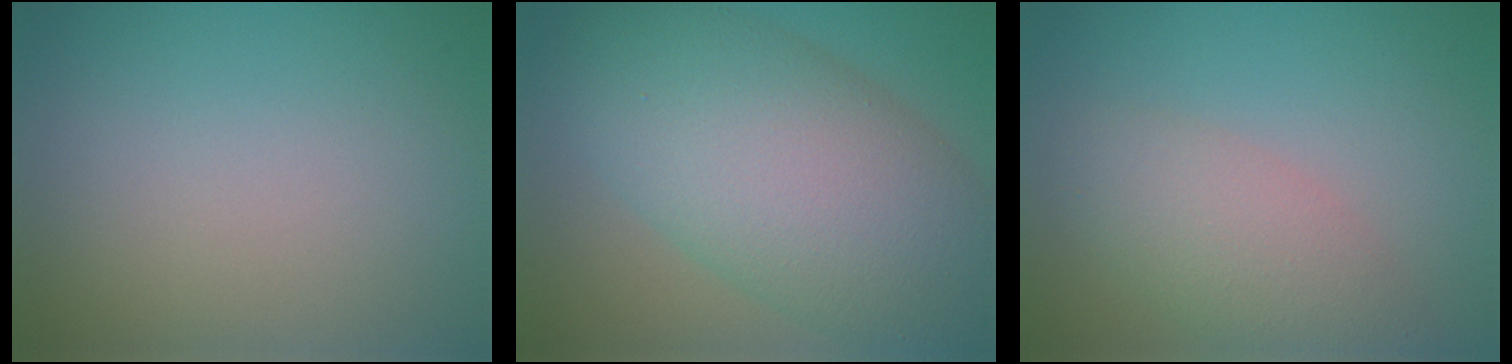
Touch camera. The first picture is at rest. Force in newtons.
{"total": 11.9, "press": 11.8, "slide": 0.4}
{"total": 4.2, "press": 4.2, "slide": 0.4}